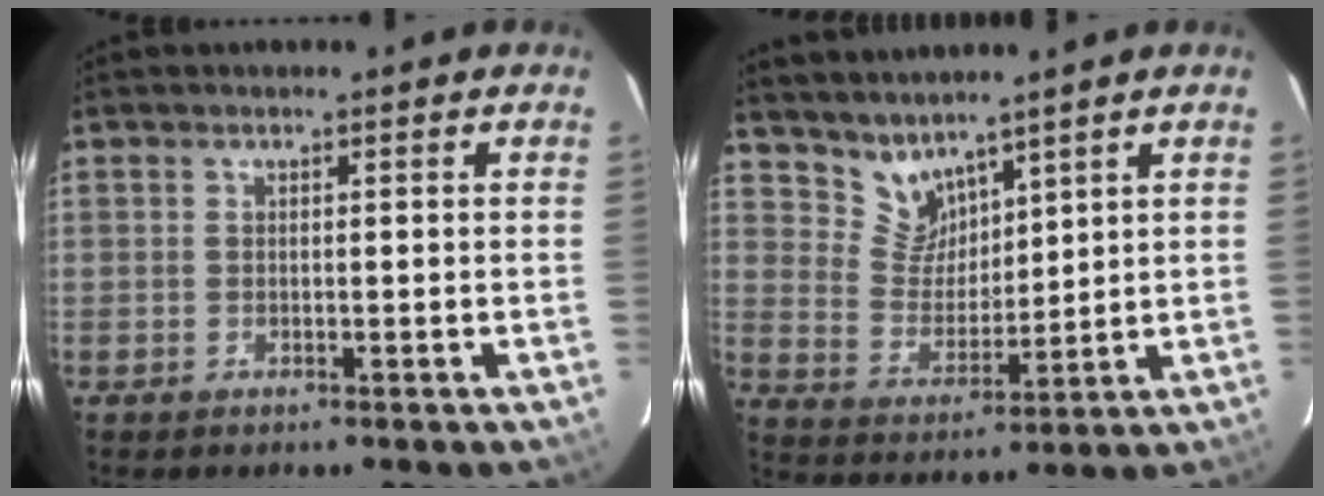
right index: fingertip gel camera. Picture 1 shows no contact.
{"total": 6.9, "force": [6.1, 3.1, 1.3], "torque": [-0.019, 0.000, 0.128]}